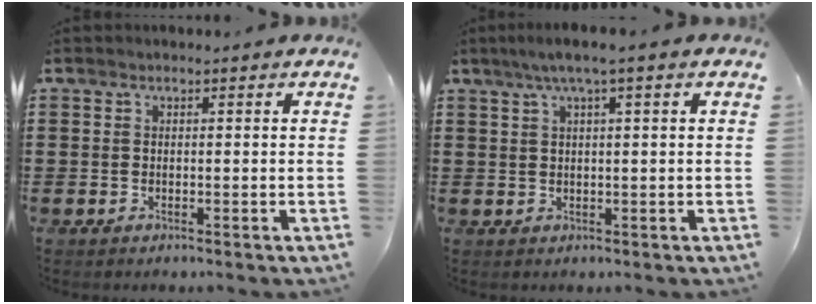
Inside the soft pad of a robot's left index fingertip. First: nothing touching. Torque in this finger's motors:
{"motor_torque": [1.10, -1.04, 0.56, 0.15]}